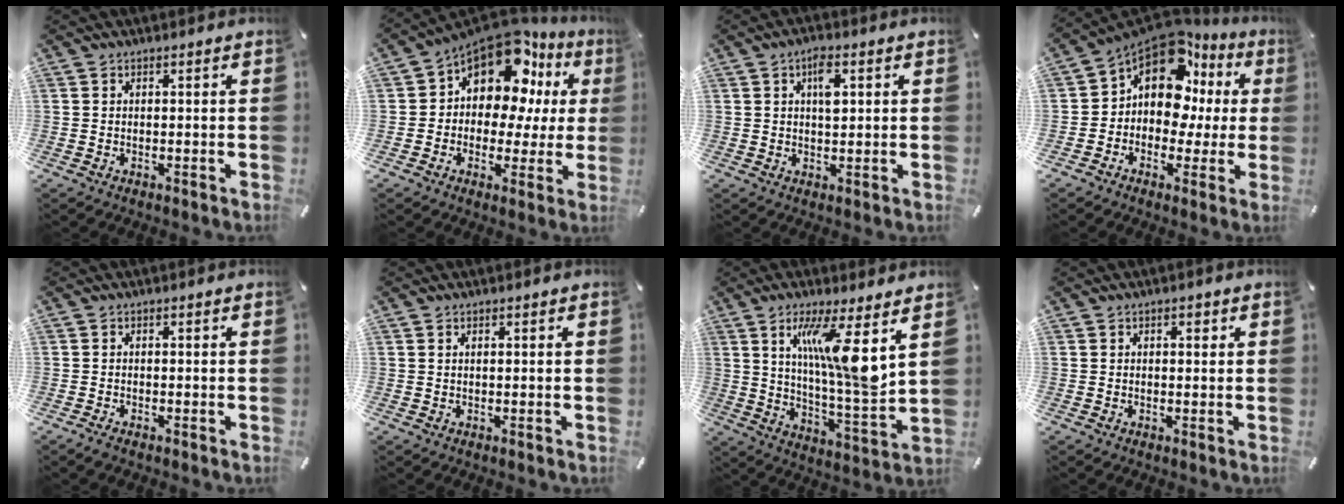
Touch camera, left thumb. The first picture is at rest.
{"total": 13.6, "force": [7.7, 8.2, 7.6], "torque": [-0.127, -0.065, 0.136]}
{"total": 5.2, "force": [1.7, 2.3, 4.3], "torque": [-0.068, -0.001, 0.023]}
{"total": 13.6, "force": [6.1, 8.8, 8.5], "torque": [-0.165, -0.053, 0.105]}
{"total": 0.8, "force": [-0.5, 0.2, 0.6], "torque": [-0.013, -0.002, -0.009]}
{"total": 0.5, "force": [0.2, 0.1, 0.5], "torque": [-0.009, 0.001, 0.004]}
{"total": 15.1, "force": [6.7, 2.0, 13.3], "torque": [-0.231, -0.041, 0.101]}
{"total": 1.3, "force": [0.4, 0.7, 1.1], "torque": [-0.014, 0.002, 0.003]}